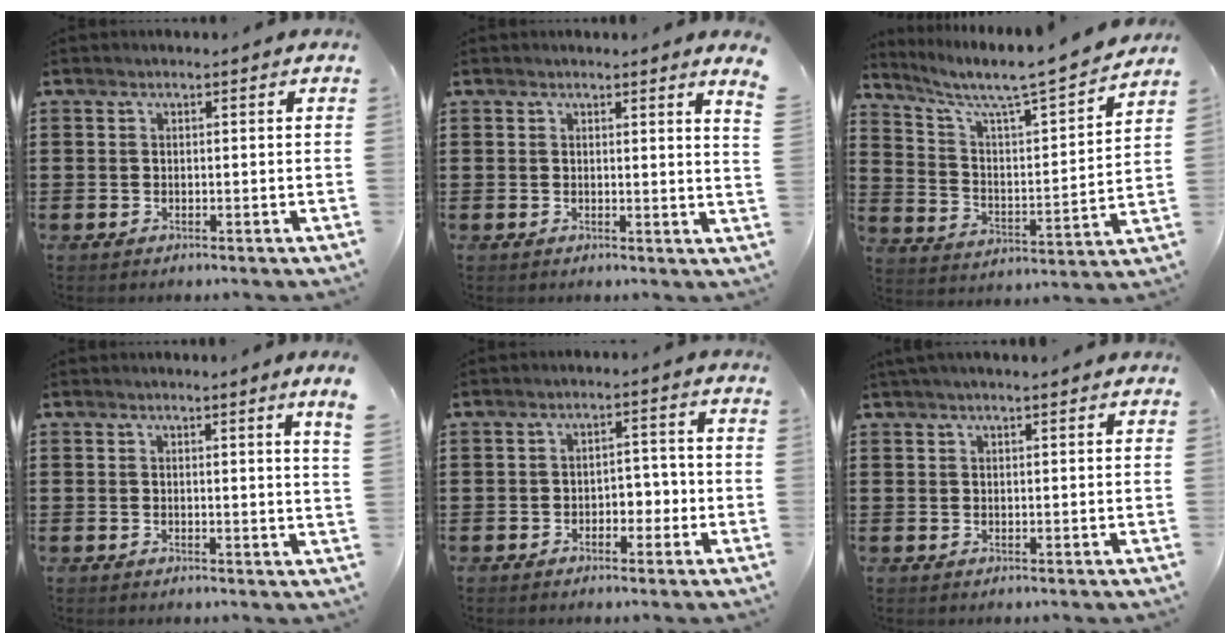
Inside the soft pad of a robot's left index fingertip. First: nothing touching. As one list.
[{"total": 1.7, "force": [1.3, -0.7, 0.8], "torque": [-0.019, -0.007, 0.024]}, {"total": 6.1, "force": [5.4, 0.3, 2.9], "torque": [-0.083, -0.048, 0.084]}, {"total": 1.9, "force": [1.3, -1.0, 0.9], "torque": [-0.018, -0.010, 0.023]}, {"total": 3.4, "force": [-1.8, 2.1, 2.0], "torque": [-0.039, 0.008, -0.039]}, {"total": 1.6, "force": [1.4, 0.0, 0.9], "torque": [-0.018, 0.001, 0.026]}]